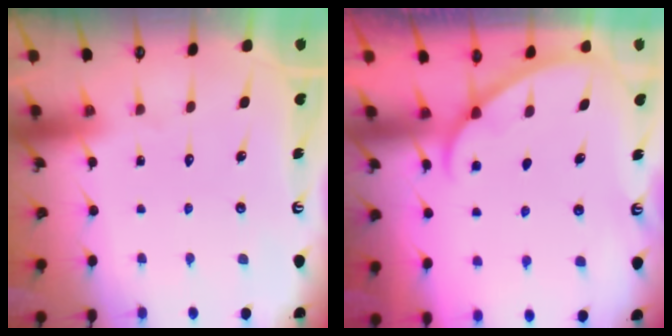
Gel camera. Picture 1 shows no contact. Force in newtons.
{"total": 1.6, "press": 1.6, "slide": 0.2}